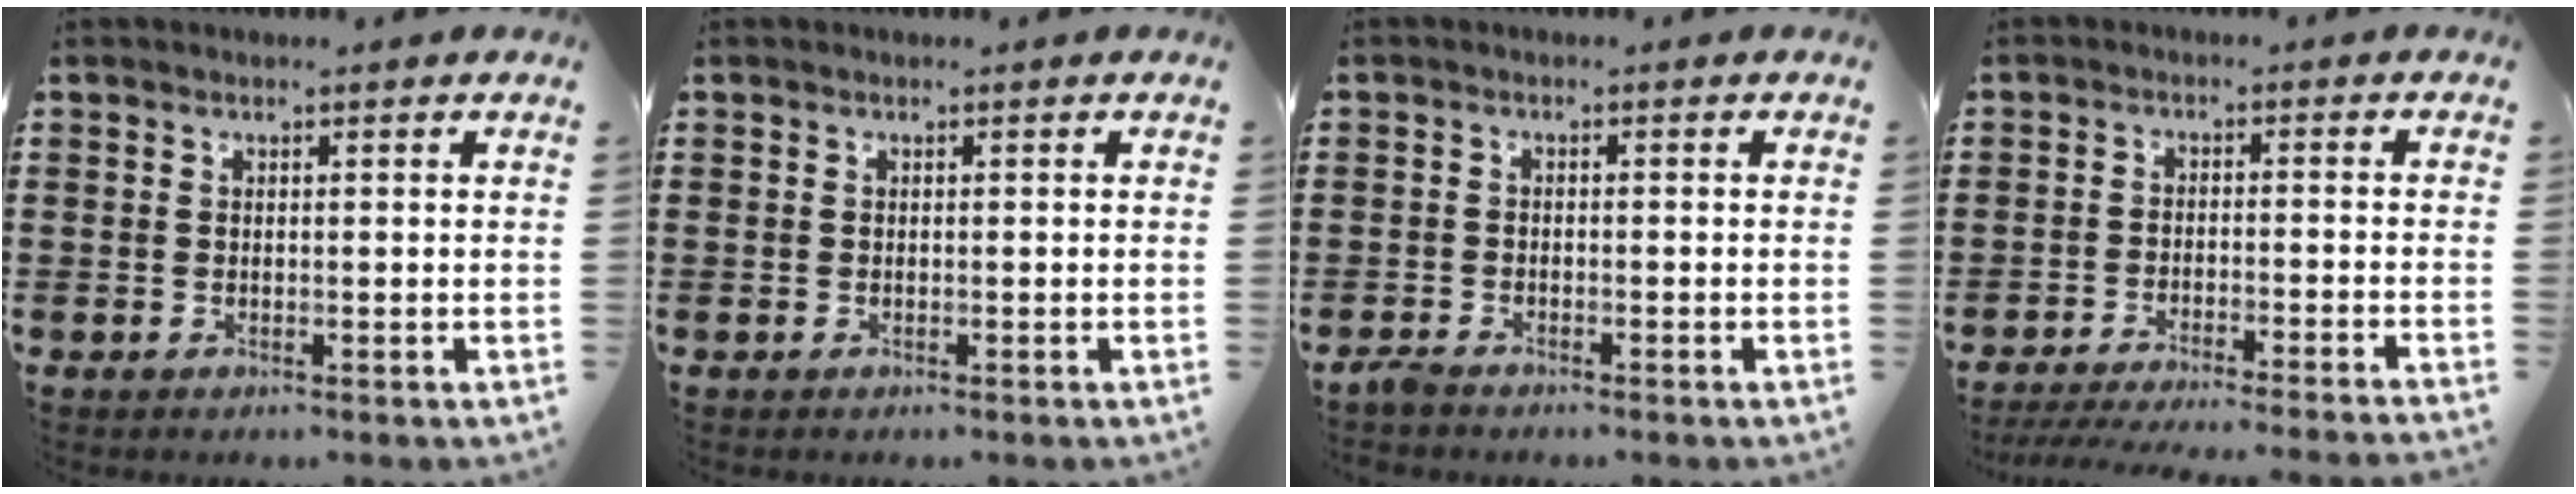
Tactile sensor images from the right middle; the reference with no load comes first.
{"total": 0.0}
{"total": 1.6, "force": [-1.5, 0.3, 0.6], "torque": [-0.022, -0.003, -0.031]}
{"total": 3.9, "force": [-3.7, -0.4, 1.1], "torque": [-0.019, -0.006, -0.073]}